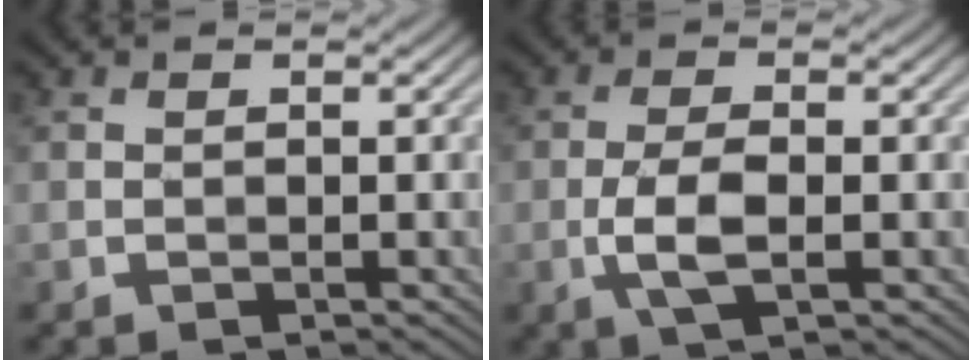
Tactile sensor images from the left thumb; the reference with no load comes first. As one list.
[{"total": 4.4, "force": [-1.2, 1.5, 4.0], "torque": [-0.092, -0.003, -0.028]}]